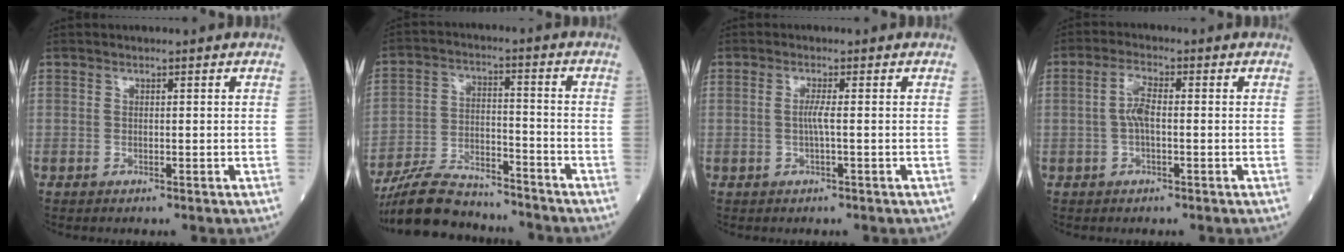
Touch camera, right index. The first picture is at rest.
{"total": 12.8, "force": [-11.9, 3.1, 3.7], "torque": [-0.066, 0.012, -0.209]}
{"total": 1.7, "force": [-0.2, -0.2, 1.7], "torque": [-0.036, 0.000, -0.005]}
{"total": 3.9, "force": [-0.1, 1.1, 3.7], "torque": [-0.081, 0.009, -0.003]}